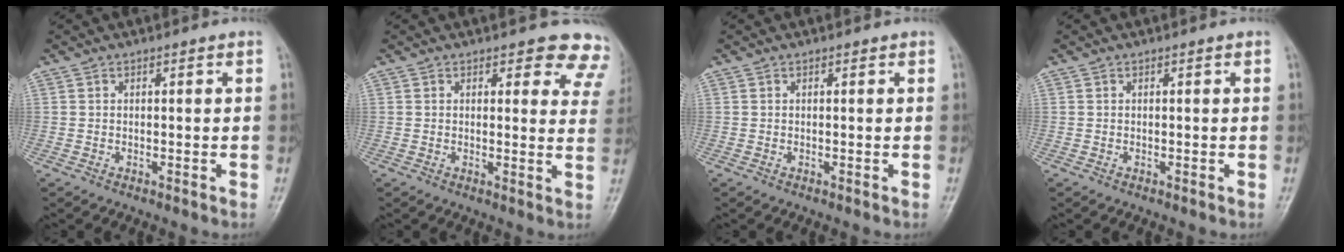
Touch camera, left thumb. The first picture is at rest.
{"total": 9.1, "force": [7.9, 3.8, 2.4], "torque": [0.031, -0.038, 0.056]}
{"total": 0.0}
{"total": 0.0}